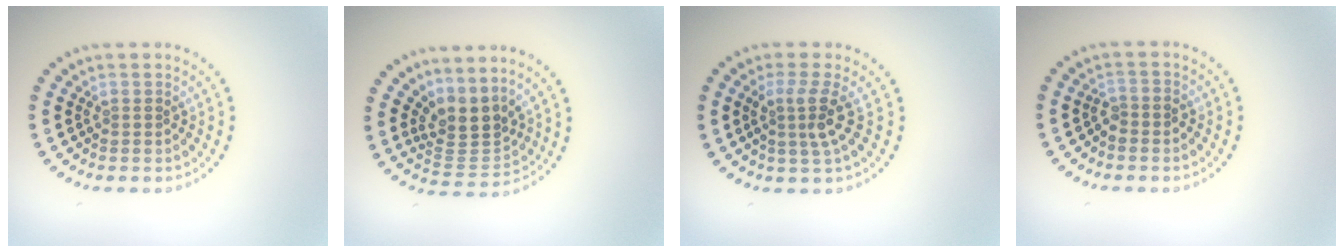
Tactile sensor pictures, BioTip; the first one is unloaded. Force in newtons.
{"total": 3.3, "press": 2.4, "slide": 2.2}
{"total": 2.7, "press": 2.0, "slide": 1.8}
{"total": 1.3, "press": 1.1, "slide": 0.6}